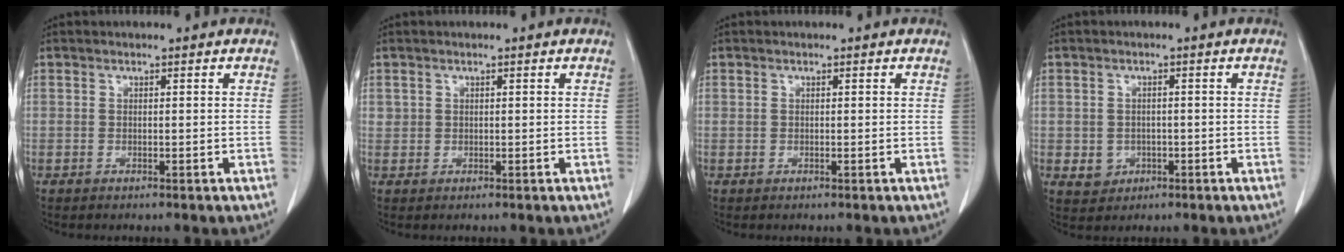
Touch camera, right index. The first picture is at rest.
{"total": 1.2, "force": [0.6, 1.0, 0.1], "torque": [0.012, 0.007, 0.008]}
{"total": 0.0}
{"total": 3.4, "force": [-0.6, 3.2, 1.1], "torque": [-0.014, 0.001, 0.006]}